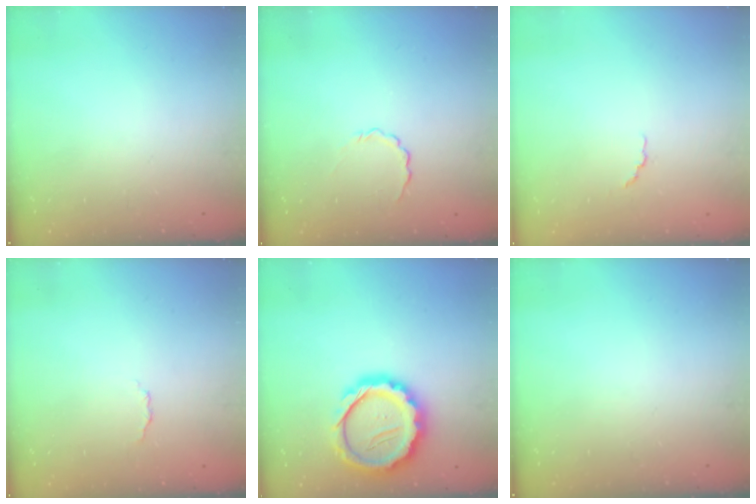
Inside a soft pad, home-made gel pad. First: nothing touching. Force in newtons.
{"total": 3.0, "press": 2.8, "slide": 0.9}
{"total": 1.4, "press": 1.2, "slide": 0.6}
{"total": 2.9, "press": 2.8, "slide": 0.7}
{"total": 16.2, "press": 16.0, "slide": 2.6}
{"total": 0.0}